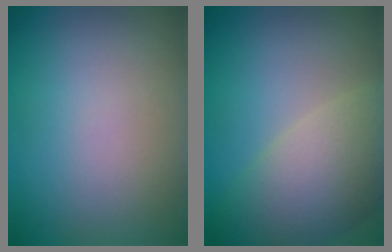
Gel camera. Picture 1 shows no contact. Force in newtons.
{"total": 7.2, "press": 7.2, "slide": 0.6}